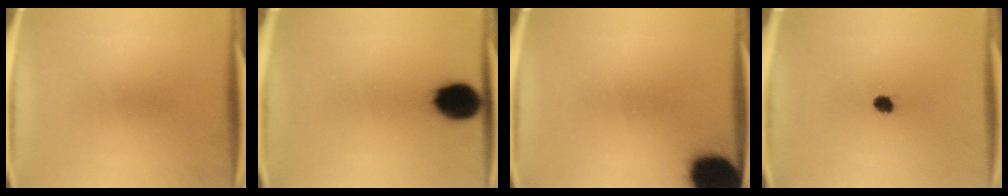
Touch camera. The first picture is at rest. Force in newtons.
{"total": 11.2}
{"total": 18.9}
{"total": 2.4}